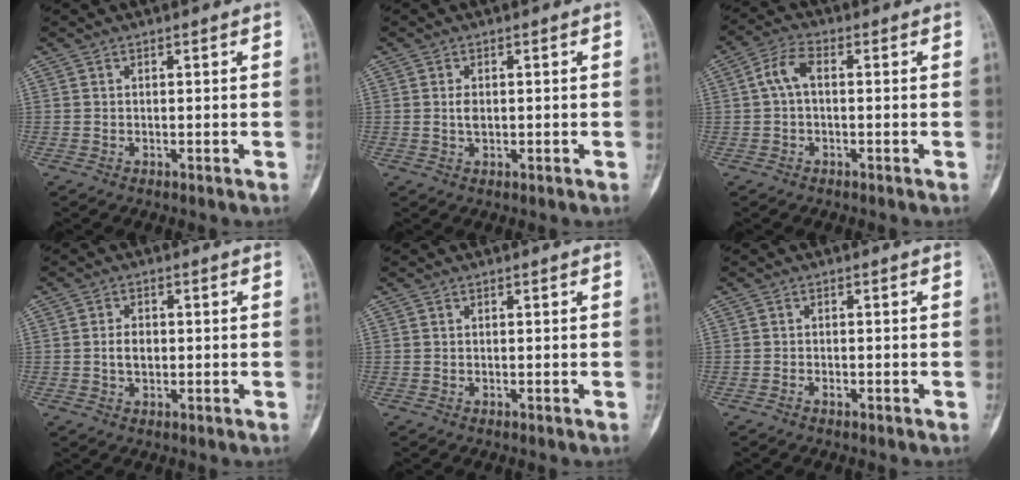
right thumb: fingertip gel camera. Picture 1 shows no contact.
{"total": 1.9, "force": [0.0, 1.1, 1.5], "torque": [-0.030, -0.002, 0.001]}
{"total": 4.6, "force": [0.1, 2.2, 4.0], "torque": [-0.083, 0.012, -0.006]}
{"total": 3.1, "force": [-0.3, 2.1, 2.4], "torque": [-0.037, 0.006, -0.006]}
{"total": 0.0}
{"total": 0.8, "force": [-0.6, 0.4, 0.5], "torque": [-0.011, 0.003, -0.010]}